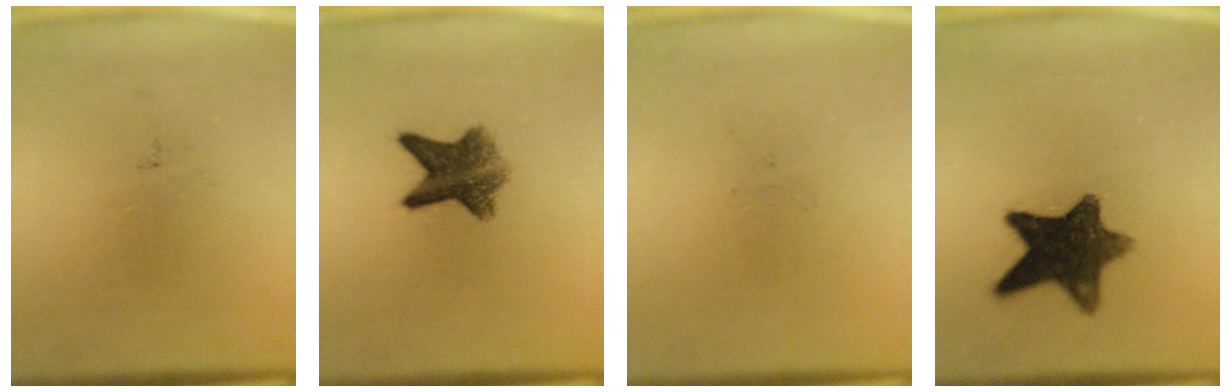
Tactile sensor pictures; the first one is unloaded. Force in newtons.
{"total": 7.5}
{"total": 0.0}
{"total": 11.4}